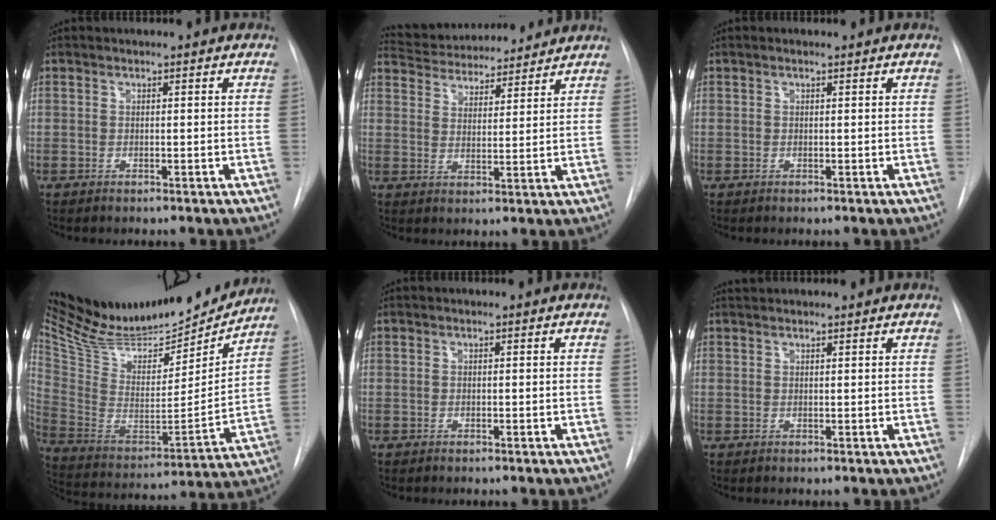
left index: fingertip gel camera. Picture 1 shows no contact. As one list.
[{"total": 14.4, "force": [13.5, 3.1, 3.8], "torque": [-0.061, 0.024, 0.205]}, {"total": 0.6, "force": [0.6, 0.0, 0.3], "torque": [-0.010, 0.010, 0.012]}, {"total": 30.1, "force": [27.3, 7.3, 10.4], "torque": [-0.213, -0.048, 0.420]}, {"total": 0.0}, {"total": 3.4, "force": [3.2, 0.3, 1.0], "torque": [-0.013, 0.034, 0.050]}]